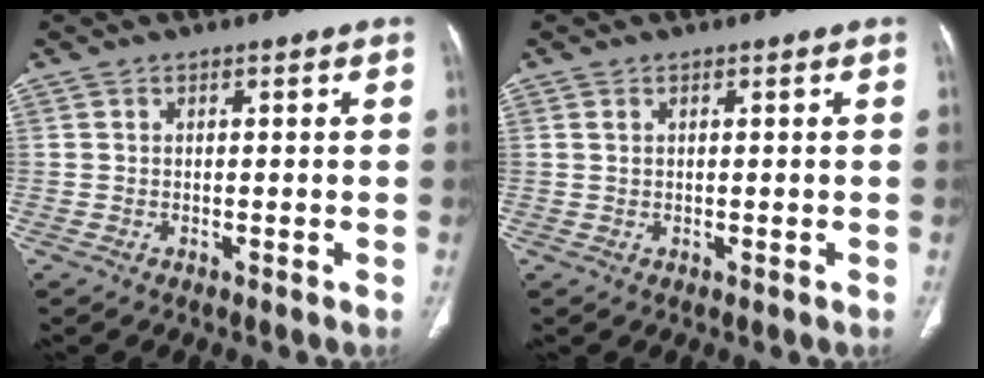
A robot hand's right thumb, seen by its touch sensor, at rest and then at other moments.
{"total": 0.5, "force": [0.3, 0.3, 0.4], "torque": [-0.008, 0.003, 0.008]}